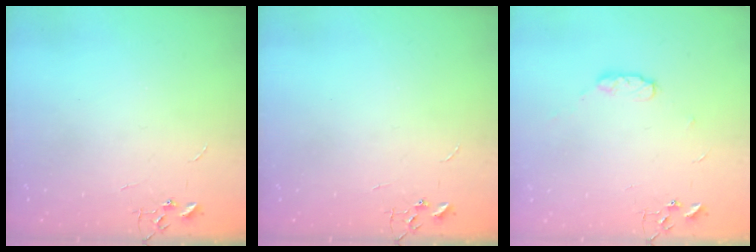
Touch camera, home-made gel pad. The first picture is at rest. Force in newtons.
{"total": 0.0}
{"total": 6.2, "press": 6.1, "slide": 0.9}